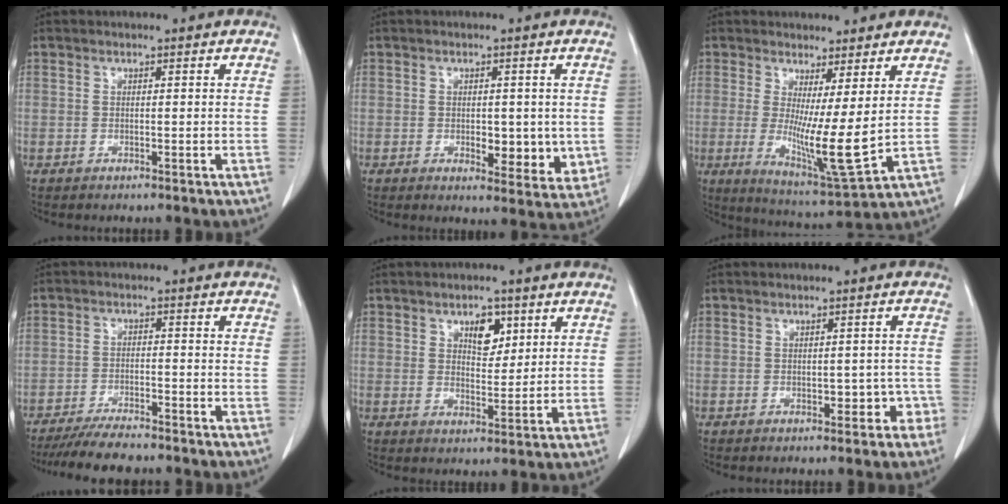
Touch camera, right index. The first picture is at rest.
{"total": 6.5, "force": [-0.6, 3.2, 5.6], "torque": [-0.063, -0.013, -0.001]}
{"total": 9.7, "force": [0.8, 0.2, 9.6], "torque": [-0.181, -0.043, 0.021]}
{"total": 8.5, "force": [-7.6, 1.2, 3.6], "torque": [-0.054, -0.020, -0.123]}
{"total": 4.9, "force": [2.5, 2.6, 3.4], "torque": [-0.052, 0.001, 0.042]}
{"total": 2.8, "force": [-1.0, 1.9, 1.7], "torque": [-0.012, 0.016, -0.008]}